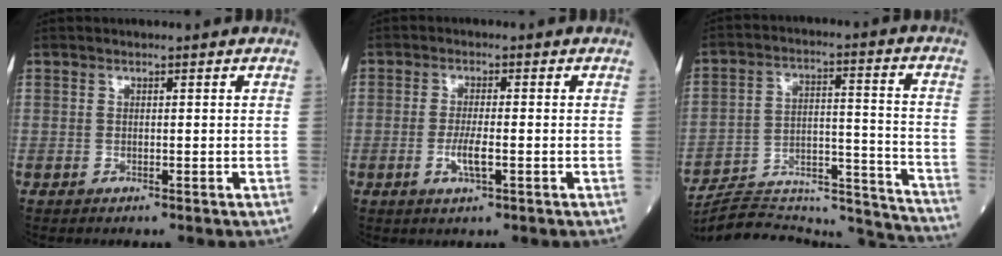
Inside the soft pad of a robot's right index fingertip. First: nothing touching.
{"total": 3.5, "force": [-1.0, 0.4, 3.4], "torque": [-0.071, -0.004, -0.016]}
{"total": 24.6, "force": [-23.9, 2.2, 5.3], "torque": [-0.070, 0.026, -0.336]}